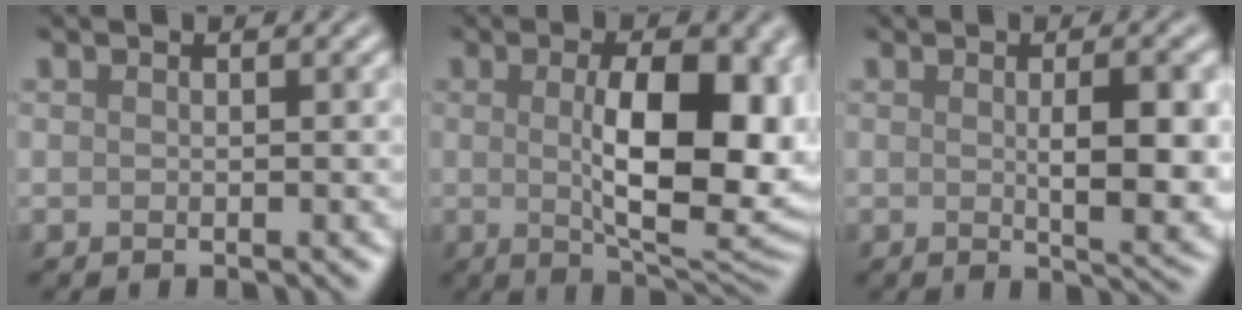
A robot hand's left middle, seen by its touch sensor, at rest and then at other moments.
{"total": 11.1, "force": [0.4, 4.3, 10.3], "torque": [-0.144, -0.007, 0.014]}
{"total": 6.0, "force": [0.1, 1.6, 5.7], "torque": [-0.082, -0.007, 0.008]}